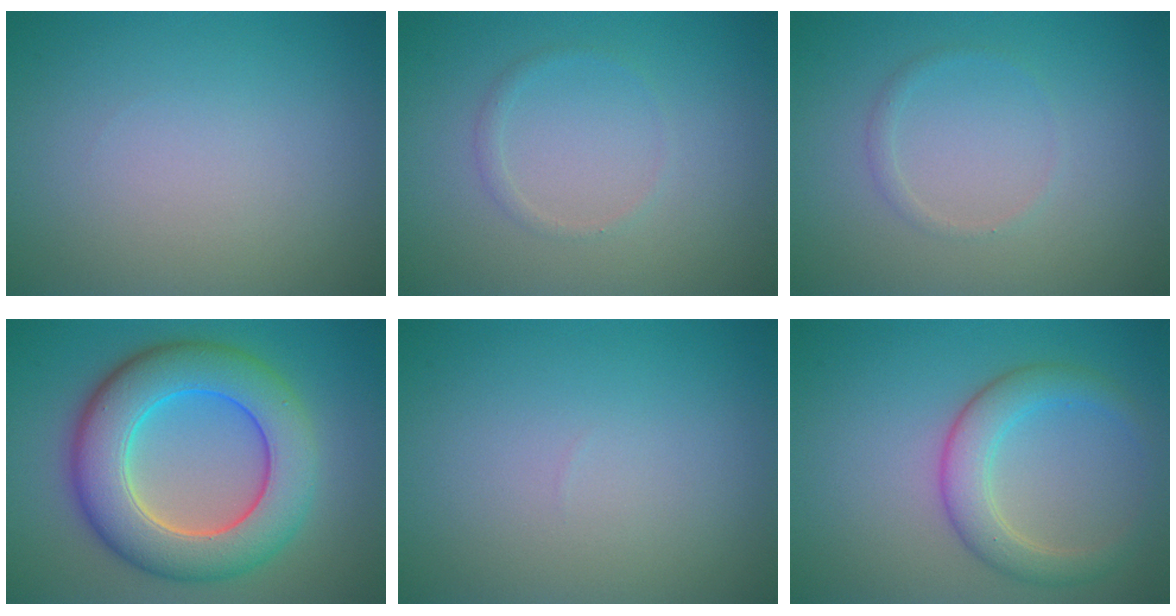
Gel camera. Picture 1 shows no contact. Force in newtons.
{"total": 0.8, "press": 0.8, "slide": 0.0}
{"total": 0.8, "press": 0.8, "slide": 0.0}
{"total": 9.8, "press": 9.8, "slide": 0.7}
{"total": 0.0}
{"total": 3.8, "press": 3.8, "slide": 0.4}